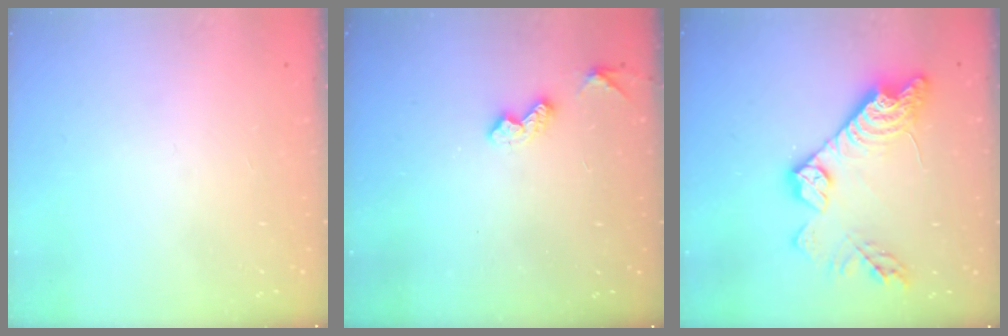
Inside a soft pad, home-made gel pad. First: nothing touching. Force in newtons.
{"total": 4.1, "press": 4.1, "slide": 0.6}
{"total": 18.6, "press": 18.6, "slide": 1.5}